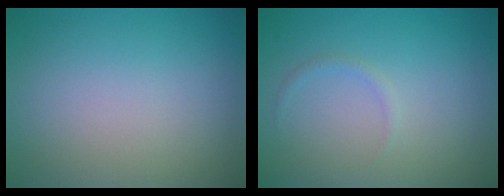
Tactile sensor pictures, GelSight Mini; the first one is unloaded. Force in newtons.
{"total": 0.7, "press": 0.7, "slide": 0.1}